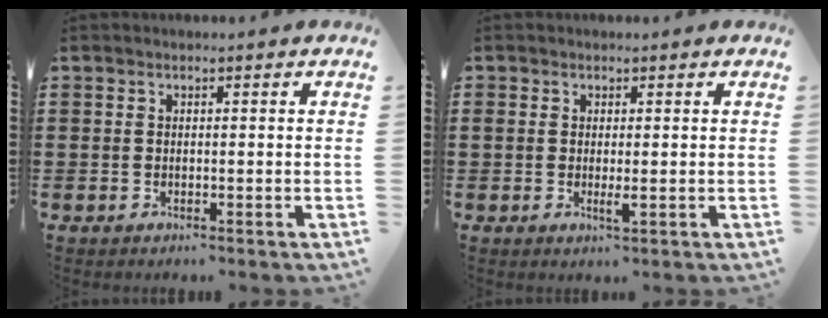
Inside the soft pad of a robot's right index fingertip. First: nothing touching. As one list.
[{"total": 1.7, "force": [-0.1, 0.6, 1.6], "torque": [-0.031, -0.001, -0.001]}]